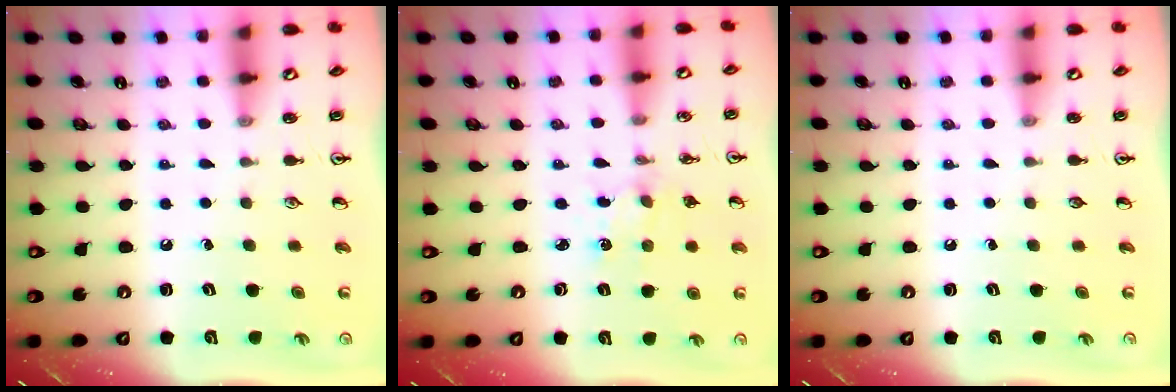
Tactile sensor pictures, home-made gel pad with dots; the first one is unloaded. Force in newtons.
{"total": 2.7, "press": 2.6, "slide": 0.4}
{"total": 0.0}